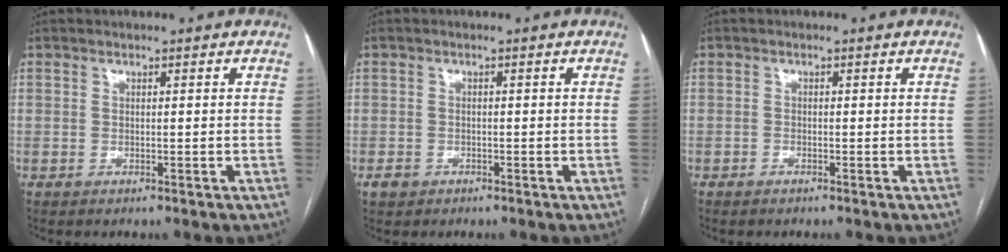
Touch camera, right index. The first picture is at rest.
{"total": 1.6, "force": [-0.9, 1.3, 0.4], "torque": [-0.010, 0.004, -0.012]}
{"total": 0.6, "force": [-0.6, 0.3, 0.2], "torque": [-0.005, 0.001, -0.008]}